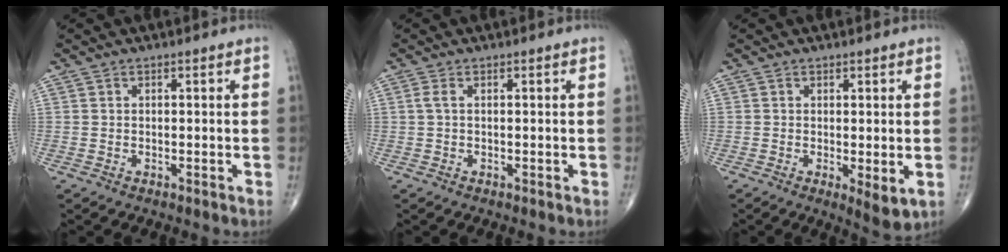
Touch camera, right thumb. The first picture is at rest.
{"total": 1.1, "force": [0.1, 0.3, 1.1], "torque": [-0.031, 0.003, 0.001]}
{"total": 6.2, "force": [-1.5, 2.2, 5.6], "torque": [-0.077, -0.018, -0.015]}